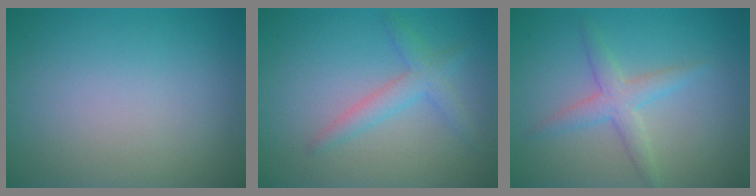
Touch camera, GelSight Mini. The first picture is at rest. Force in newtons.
{"total": 2.5, "press": 2.5, "slide": 0.1}
{"total": 2.7, "press": 2.7, "slide": 0.0}